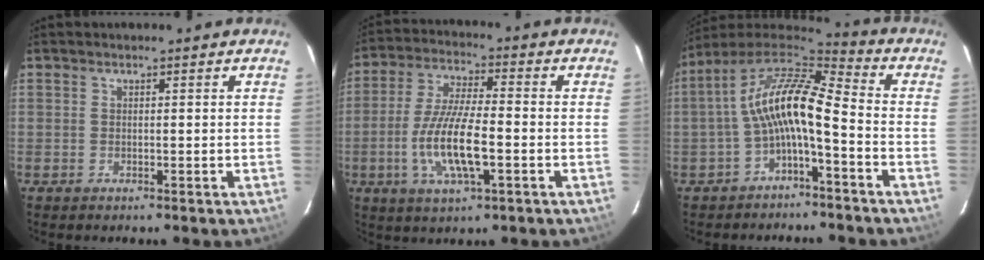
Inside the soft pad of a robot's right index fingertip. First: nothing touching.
{"total": 12.2, "force": [-3.4, 3.0, 11.3], "torque": [-0.231, -0.004, -0.065]}
{"total": 12.3, "force": [-2.6, 3.5, 11.5], "torque": [-0.227, 0.019, -0.056]}